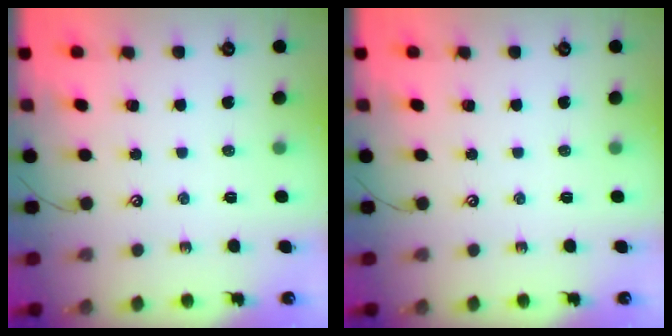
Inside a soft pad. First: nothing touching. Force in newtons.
{"total": 0.0}